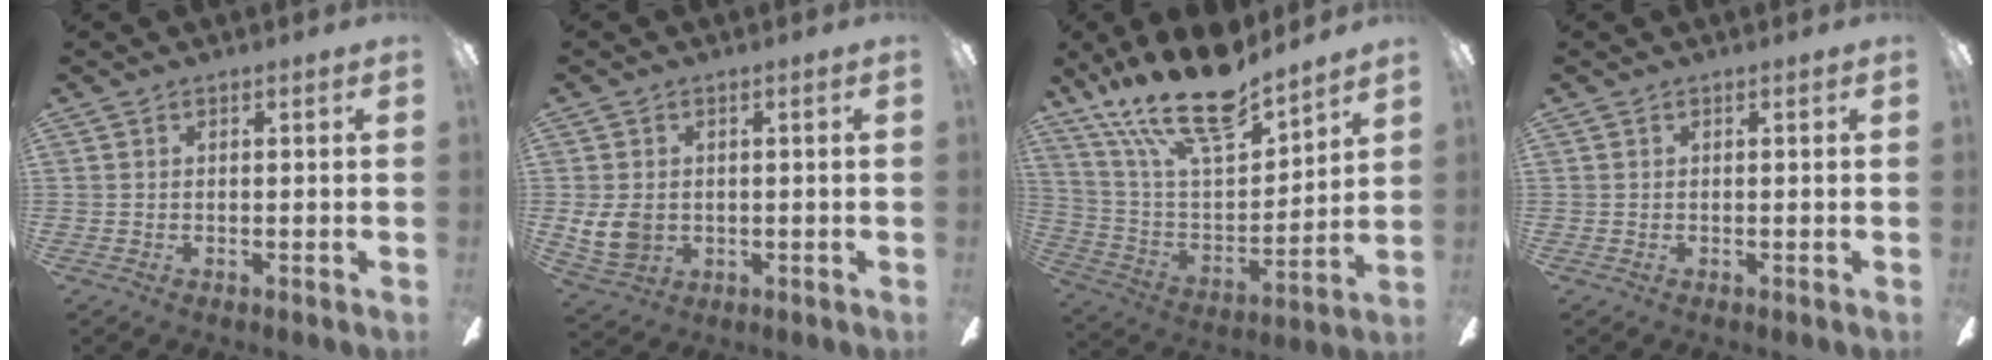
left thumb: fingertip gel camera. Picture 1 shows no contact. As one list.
[{"total": 6.4, "force": [0.4, 5.1, 3.8], "torque": [-0.096, 0.007, 0.010]}, {"total": 21.5, "force": [16.3, 7.1, 12.1], "torque": [-0.238, -0.104, 0.286]}, {"total": 0.0}]